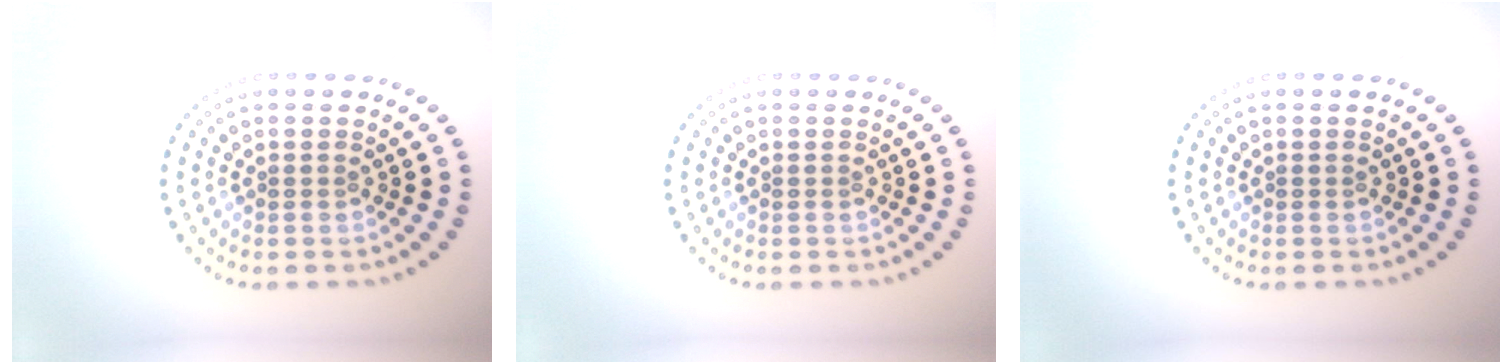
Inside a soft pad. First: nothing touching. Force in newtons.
{"total": 0.0}
{"total": 0.0}